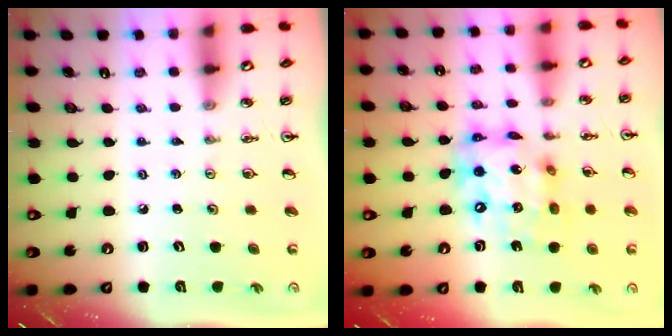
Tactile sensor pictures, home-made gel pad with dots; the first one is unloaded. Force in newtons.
{"total": 15.1, "press": 15.0, "slide": 1.0}